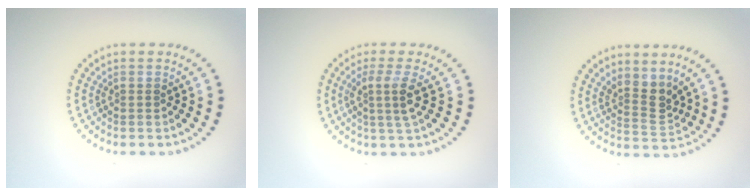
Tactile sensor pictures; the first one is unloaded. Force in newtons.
{"total": 2.7, "press": 2.0, "slide": 1.8}
{"total": 2.8, "press": 2.1, "slide": 1.9}